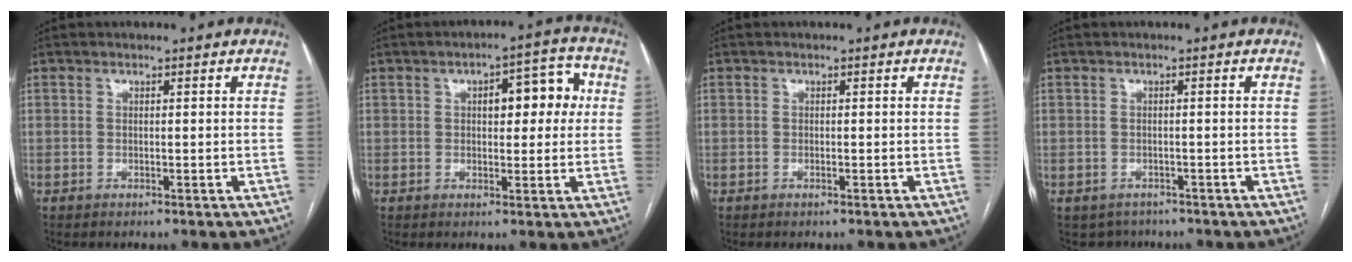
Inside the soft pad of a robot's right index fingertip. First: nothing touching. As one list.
[{"total": 7.5, "force": [1.6, 3.2, 6.6], "torque": [-0.078, 0.029, 0.020]}, {"total": 0.0}, {"total": 3.1, "force": [-2.3, 2.1, 0.2], "torque": [-0.004, 0.005, -0.030]}]